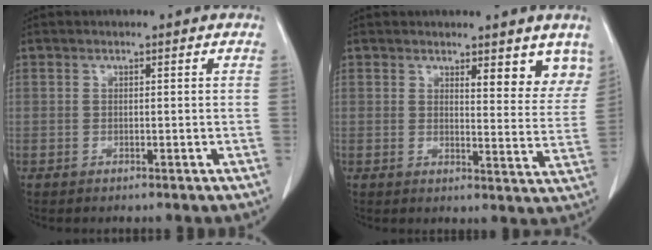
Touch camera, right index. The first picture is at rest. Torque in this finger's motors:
{"motor_torque": [0.21, 0.02, 0.17, 0.04]}